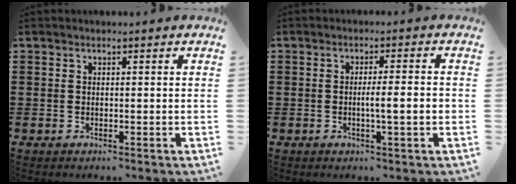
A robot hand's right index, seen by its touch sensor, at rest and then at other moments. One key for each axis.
{"total": 4.0, "fx": -0.6, "fy": 0.2, "fz": 4.0, "tx": -0.069, "ty": -0.003, "tz": -0.013}